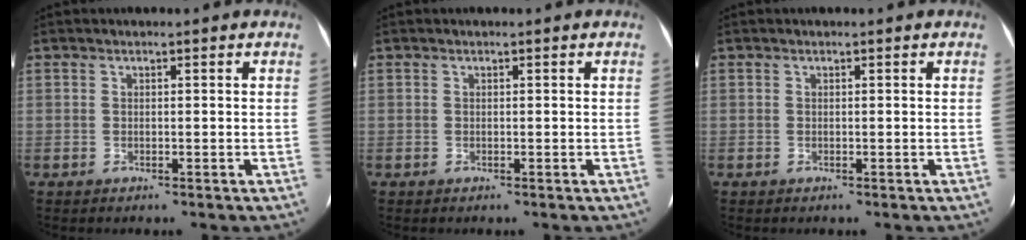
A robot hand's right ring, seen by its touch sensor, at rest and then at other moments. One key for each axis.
{"total": 0.0}
{"total": 0.0}